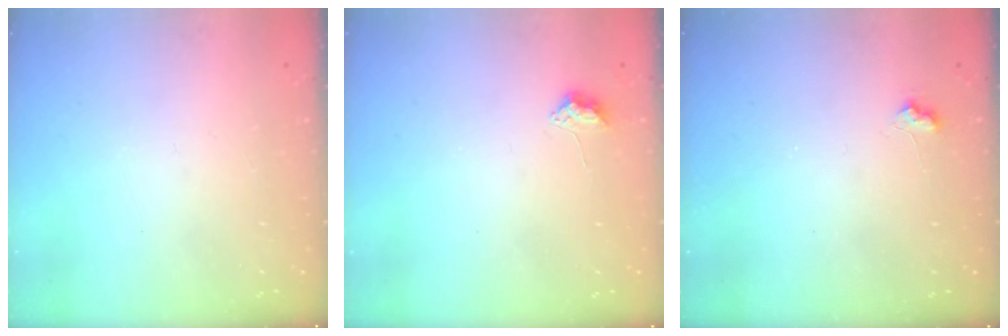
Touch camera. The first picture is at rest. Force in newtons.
{"total": 3.8, "press": 3.8, "slide": 0.5}
{"total": 5.4, "press": 5.4, "slide": 0.7}